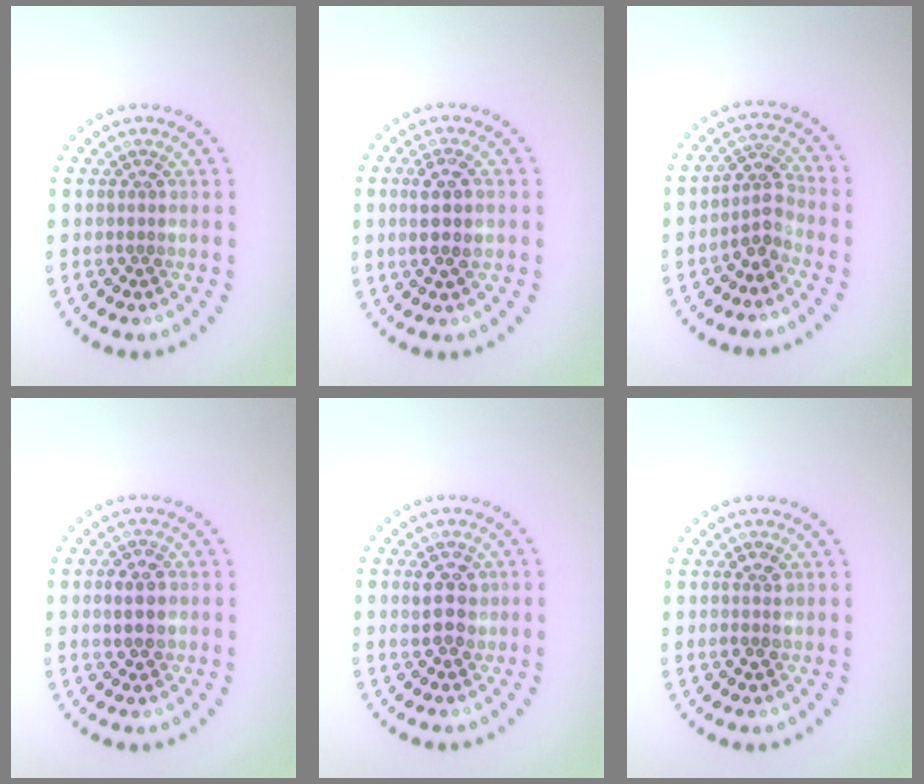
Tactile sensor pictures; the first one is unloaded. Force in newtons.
{"total": 3.0, "press": 2.8, "slide": 1.0}
{"total": 2.5, "press": 2.0, "slide": 1.6}
{"total": 2.8, "press": 2.8, "slide": 0.1}
{"total": 3.0, "press": 2.9, "slide": 0.4}
{"total": 1.5, "press": 1.5, "slide": 0.3}